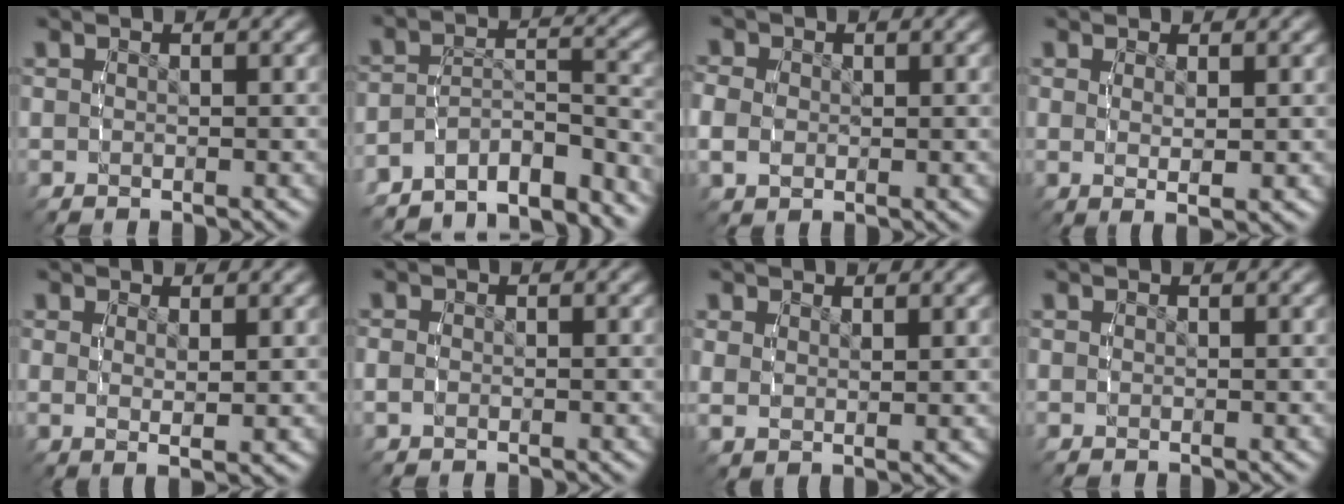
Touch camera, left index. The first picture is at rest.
{"total": 10.4, "force": [-9.1, 4.0, 2.9], "torque": [-0.039, -0.033, -0.140]}
{"total": 3.0, "force": [0.1, 2.6, 1.5], "torque": [-0.039, -0.009, 0.007]}
{"total": 1.6, "force": [0.4, -0.3, 1.5], "torque": [-0.026, -0.014, 0.019]}
{"total": 1.7, "force": [0.9, -0.1, 1.5], "torque": [-0.026, -0.016, 0.028]}
{"total": 1.1, "force": [-0.4, 0.8, 0.6], "torque": [-0.018, -0.007, -0.003]}
{"total": 1.9, "force": [1.5, 0.7, 1.0], "torque": [-0.020, -0.008, 0.036]}
{"total": 0.0}